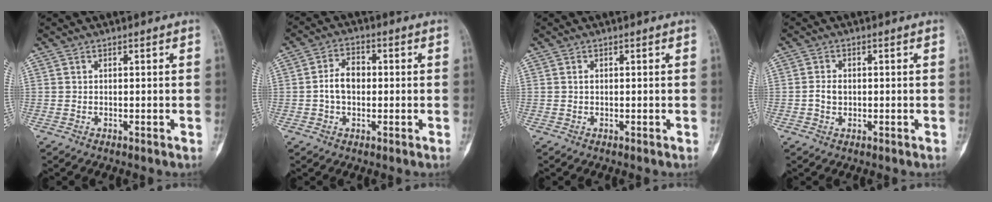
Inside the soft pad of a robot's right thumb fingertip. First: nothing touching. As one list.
[{"total": 5.8, "force": [-0.3, 4.0, 4.2], "torque": [-0.068, 0.019, -0.010]}, {"total": 0.6, "force": [0.1, 0.4, 0.4], "torque": [-0.007, 0.003, 0.002]}, {"total": 2.5, "force": [-0.2, 1.9, 1.6], "torque": [-0.027, 0.007, -0.005]}]